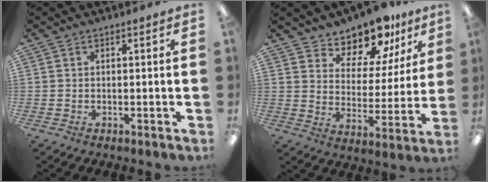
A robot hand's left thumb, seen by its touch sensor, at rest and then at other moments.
{"total": 12.0, "force": [10.9, 4.4, 2.7], "torque": [-0.049, -0.097, 0.198]}